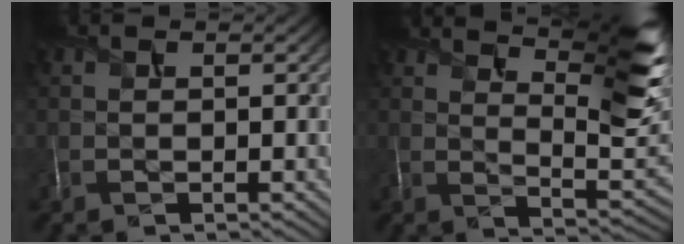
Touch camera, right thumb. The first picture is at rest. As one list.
[{"total": 12.5, "force": [8.0, 2.6, 9.2], "torque": [-0.150, -0.003, 0.126]}]